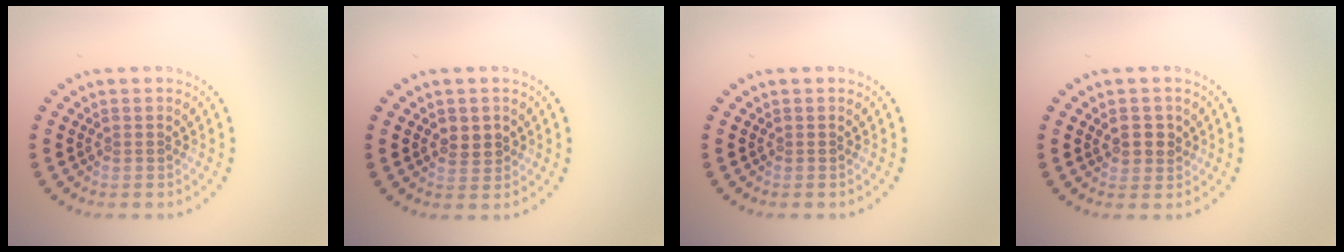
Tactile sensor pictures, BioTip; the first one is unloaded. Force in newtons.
{"total": 1.9, "press": 1.8, "slide": 0.4}
{"total": 0.0}
{"total": 2.4, "press": 2.3, "slide": 0.9}